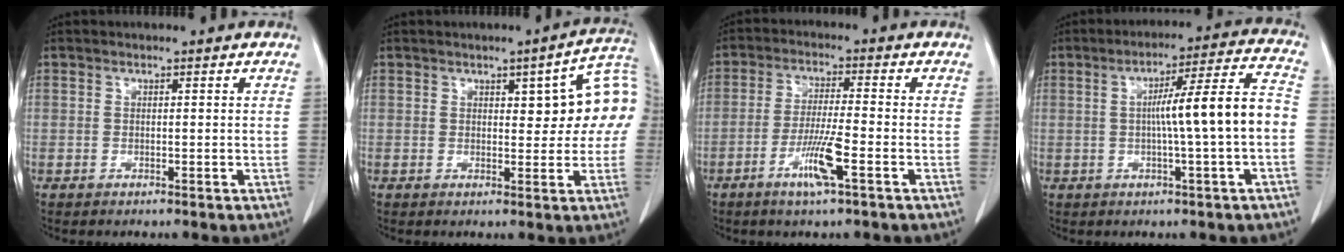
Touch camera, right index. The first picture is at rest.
{"total": 9.5, "force": [1.8, 3.0, 8.9], "torque": [-0.102, 0.027, 0.020]}
{"total": 7.0, "force": [-3.2, -0.1, 6.2], "torque": [-0.121, -0.012, -0.060]}
{"total": 11.0, "force": [-1.1, -0.5, 10.9], "torque": [-0.167, 0.021, -0.019]}